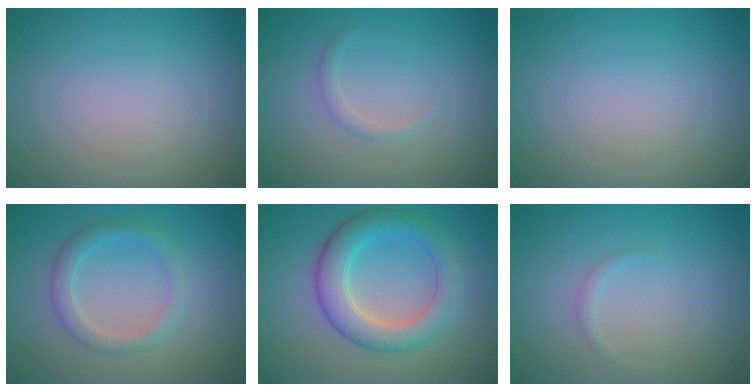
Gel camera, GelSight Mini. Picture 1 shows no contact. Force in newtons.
{"total": 0.9, "press": 0.9, "slide": 0.1}
{"total": 0.0}
{"total": 2.5, "press": 2.5, "slide": 0.1}
{"total": 5.4, "press": 5.4, "slide": 0.1}
{"total": 0.6, "press": 0.6, "slide": 0.0}